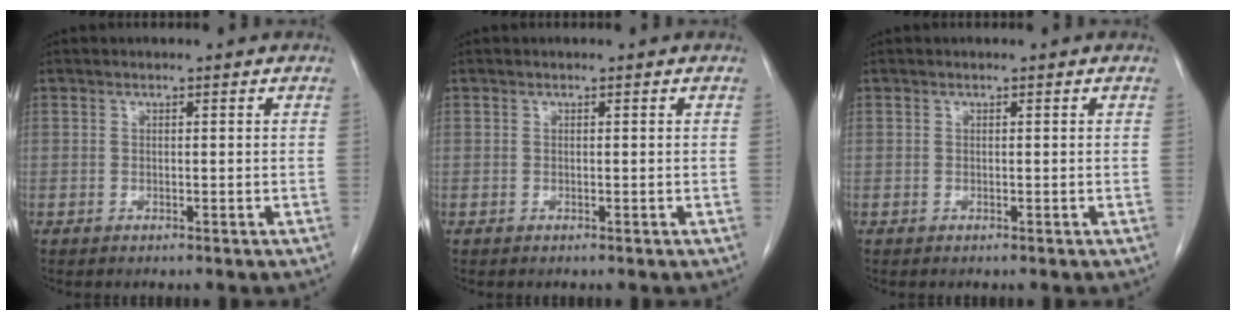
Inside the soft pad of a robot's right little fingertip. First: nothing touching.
{"total": 0.0}
{"total": 0.0}